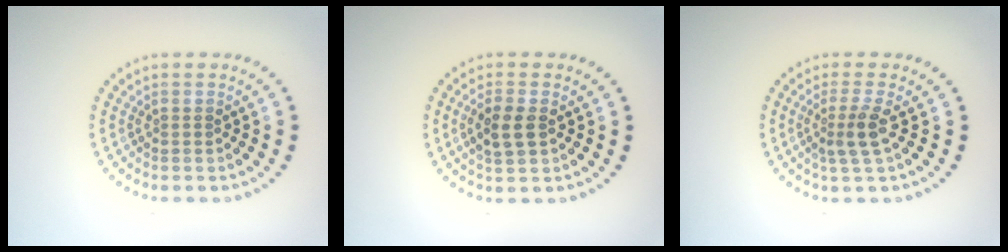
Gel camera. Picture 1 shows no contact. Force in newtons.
{"total": 2.5, "press": 2.5, "slide": 0.5}
{"total": 2.5, "press": 1.9, "slide": 1.5}